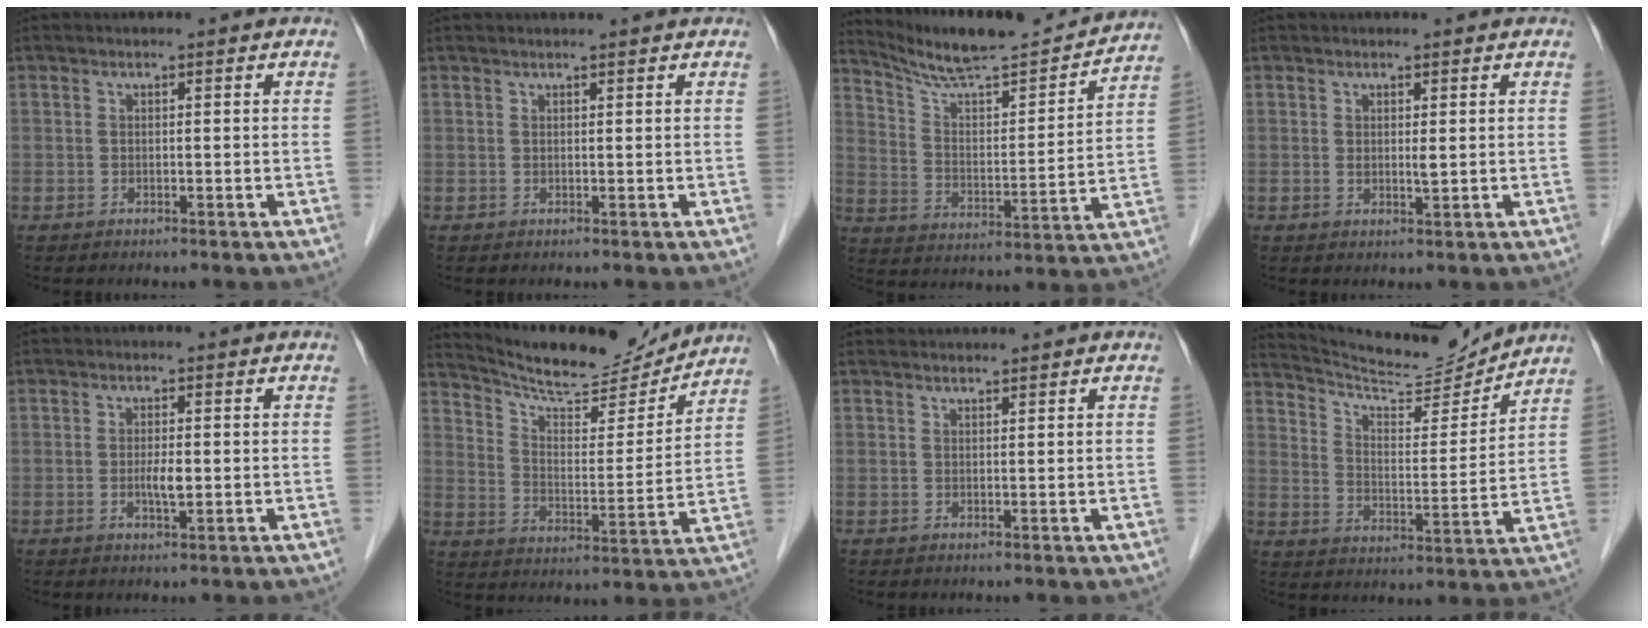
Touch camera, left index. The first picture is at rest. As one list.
[{"total": 2.1, "force": [2.0, 0.0, 0.6], "torque": [-0.008, 0.012, 0.026]}, {"total": 17.7, "force": [16.8, 1.2, 5.6], "torque": [-0.098, -0.021, 0.258]}, {"total": 1.1, "force": [0.3, 0.2, 1.0], "torque": [-0.018, -0.007, 0.005]}, {"total": 2.2, "force": [-0.4, 0.5, 2.1], "torque": [-0.044, -0.005, -0.006]}, {"total": 16.0, "force": [15.2, 2.3, 4.6], "torque": [-0.081, -0.014, 0.231]}, {"total": 2.0, "force": [2.0, -0.1, 0.2], "torque": [-0.002, 0.019, 0.036]}, {"total": 13.8, "force": [13.6, 0.1, 2.7], "torque": [-0.057, -0.014, 0.214]}]